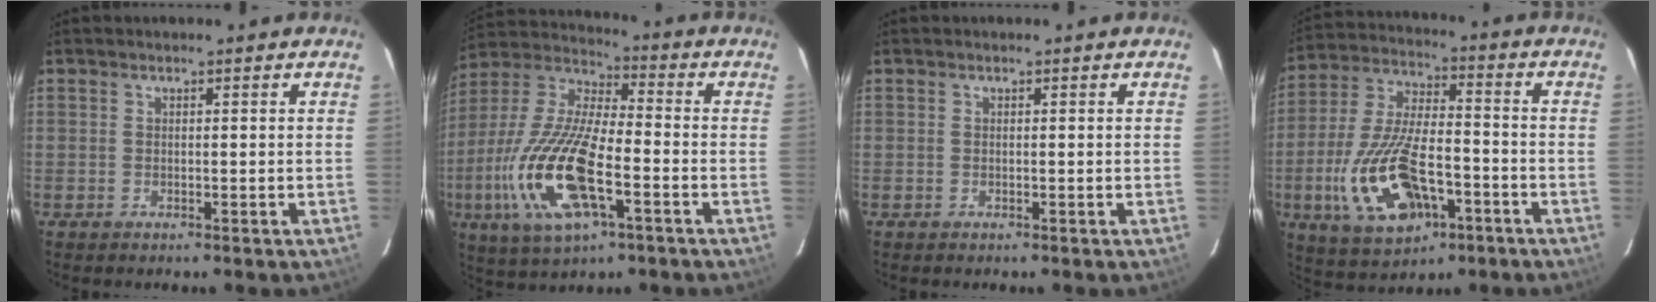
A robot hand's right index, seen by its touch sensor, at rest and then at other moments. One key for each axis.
{"total": 20.6, "fx": -6.8, "fy": 7.3, "fz": 18.0, "tx": -0.385, "ty": -0.024, "tz": -0.133}
{"total": 0.0}
{"total": 18.3, "fx": -6.6, "fy": 8.5, "fz": 14.8, "tx": -0.325, "ty": -0.012, "tz": -0.107}